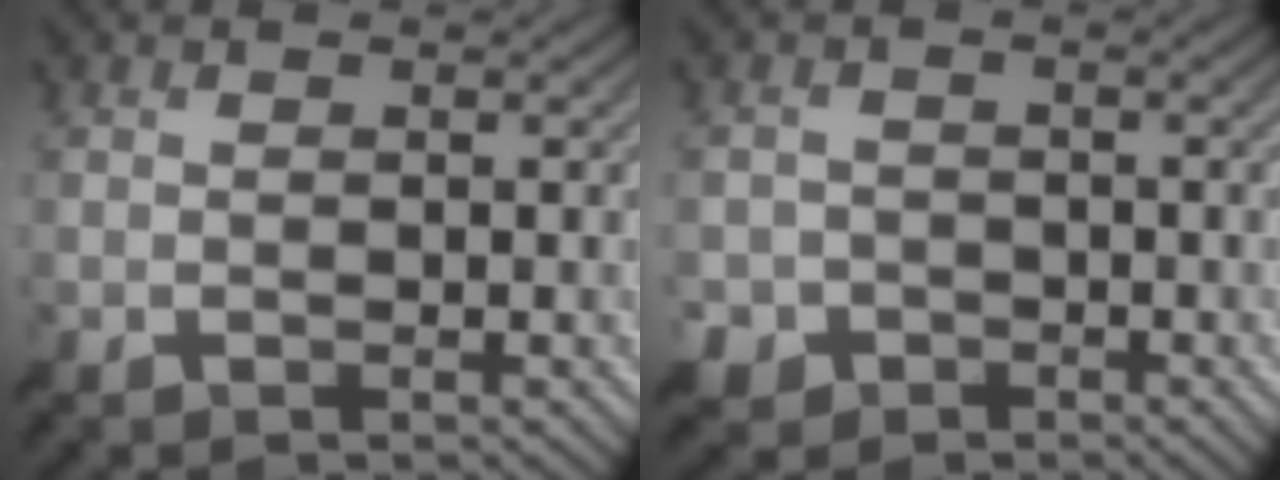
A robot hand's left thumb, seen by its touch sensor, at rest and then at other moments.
{"total": 3.2, "force": [-1.8, 2.6, 0.4], "torque": [-0.005, -0.001, -0.042]}